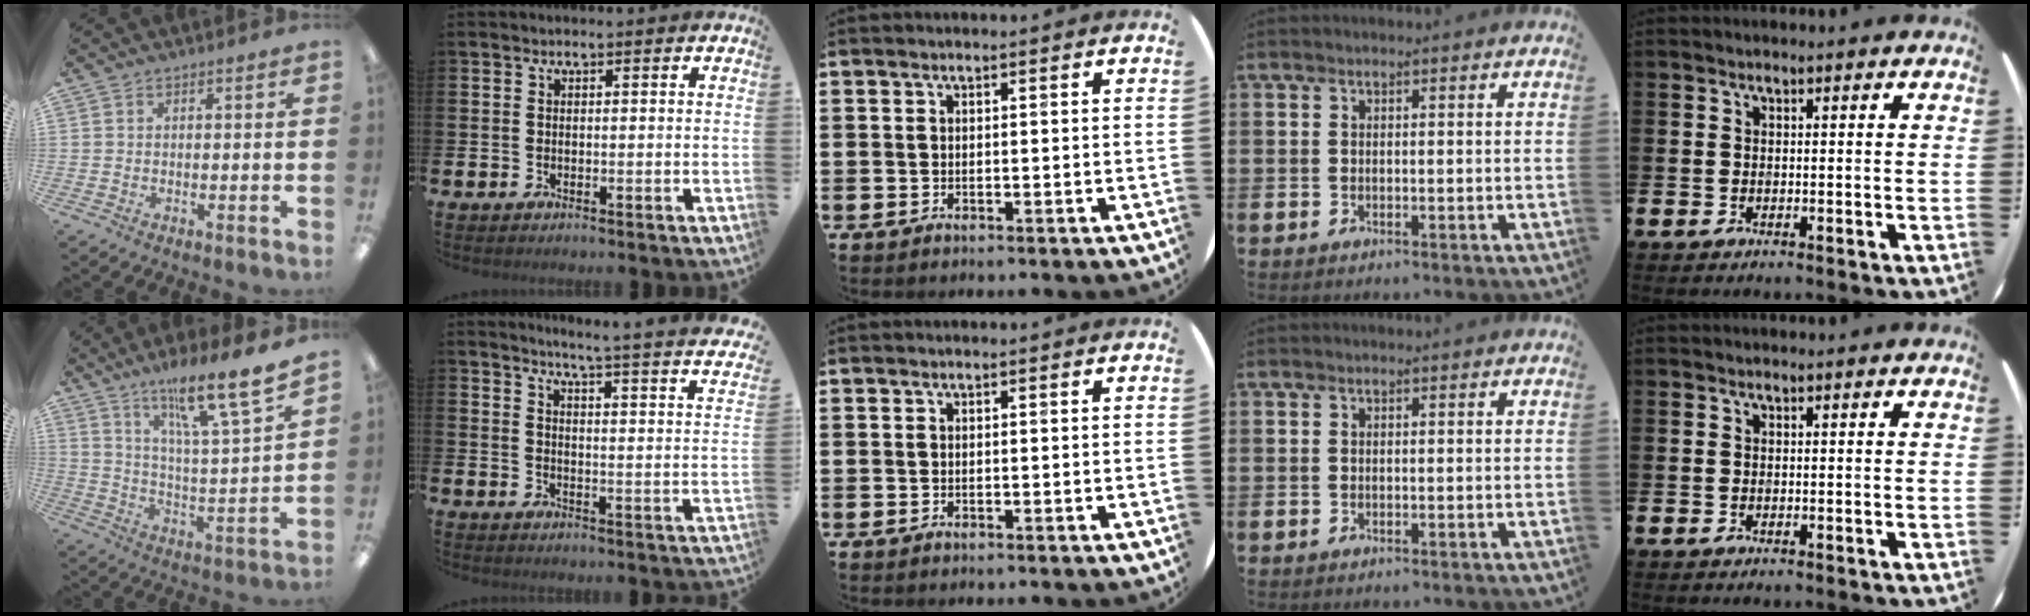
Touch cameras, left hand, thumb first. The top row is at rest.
{"thumb": {"total": 15.3, "force": [12.5, 1.1, 8.9], "torque": [-0.145, -0.092, 0.197]}, "index": {"total": 4.2, "force": [4.0, -0.7, 1.3], "torque": [-0.031, -0.048, 0.057]}}